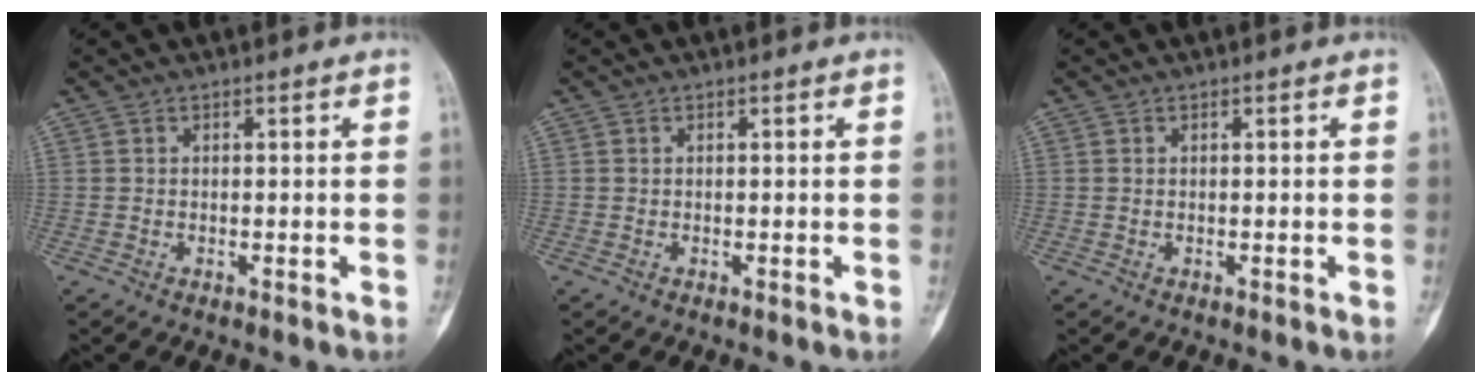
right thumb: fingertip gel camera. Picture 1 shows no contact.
{"total": 0.0}
{"total": 0.0}